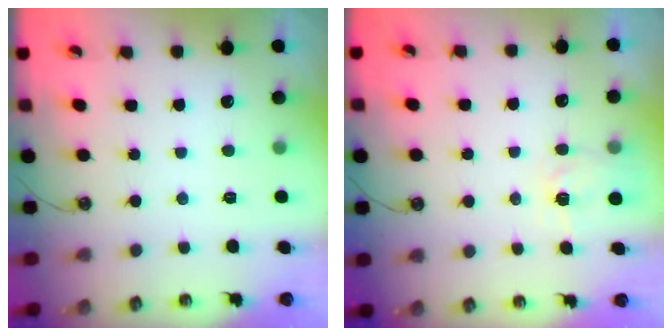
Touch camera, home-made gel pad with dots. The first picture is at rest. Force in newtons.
{"total": 4.1, "press": 4.0, "slide": 0.6}